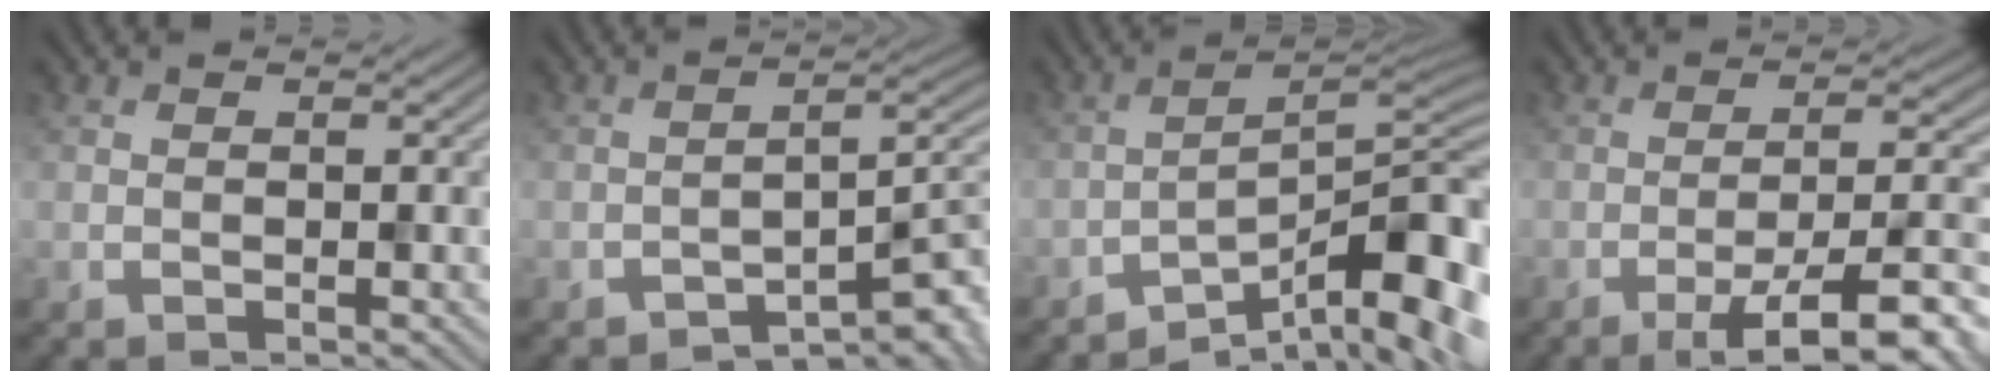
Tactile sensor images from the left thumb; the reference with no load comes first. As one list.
[{"total": 5.4, "force": [-3.5, 1.6, 3.8], "torque": [-0.048, -0.001, -0.060]}, {"total": 12.3, "force": [-7.2, 3.0, 9.5], "torque": [-0.149, -0.004, -0.114]}, {"total": 10.3, "force": [-6.0, 2.3, 8.1], "torque": [-0.133, 0.002, -0.090]}]